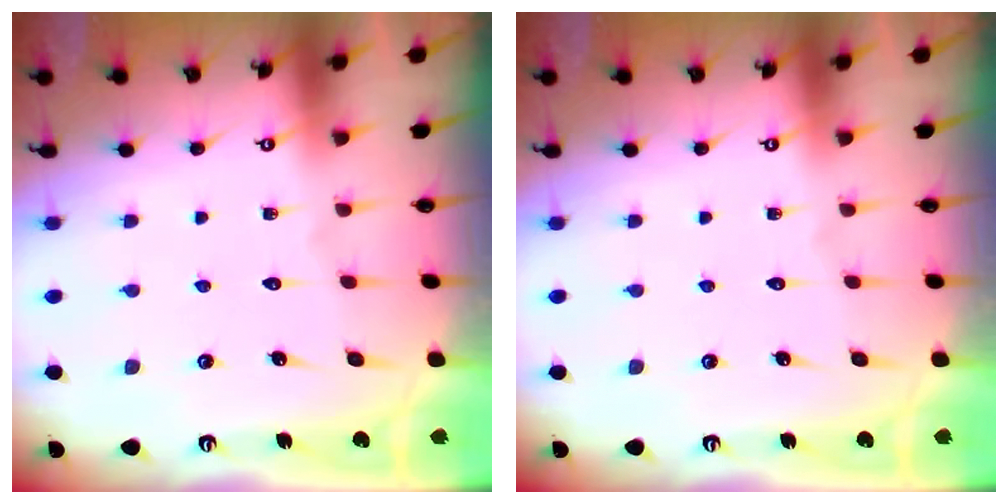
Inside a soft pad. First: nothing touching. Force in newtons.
{"total": 0.0}